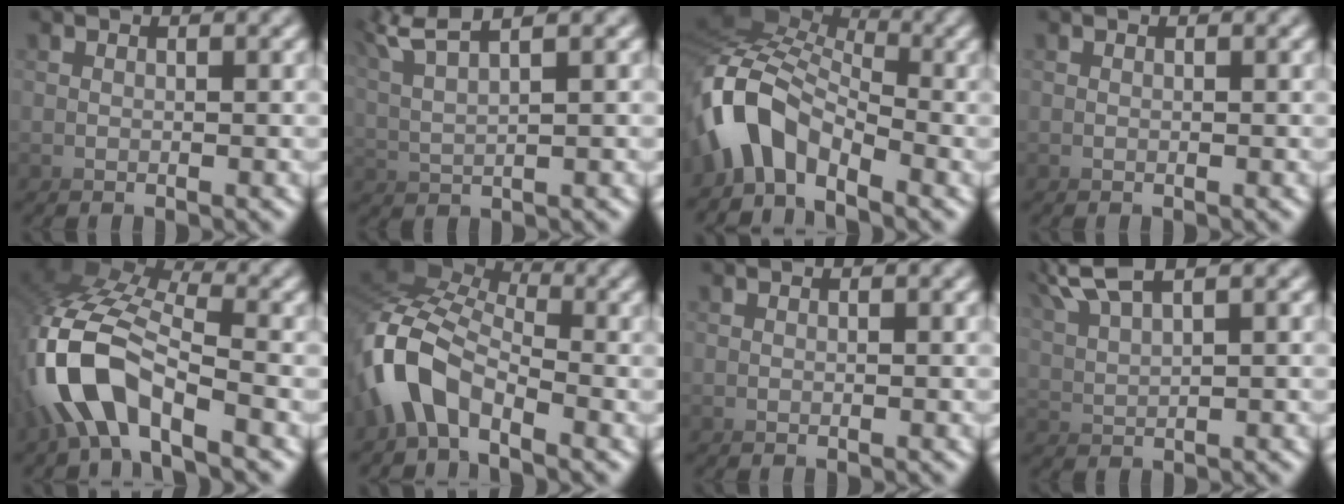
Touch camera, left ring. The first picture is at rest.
{"total": 2.3, "force": [2.0, -0.5, 1.0], "torque": [-0.079, -0.004, 0.038]}
{"total": 4.6, "force": [-1.7, 3.2, 2.8], "torque": [-0.099, -0.006, -0.042]}
{"total": 0.0}
{"total": 4.0, "force": [-0.6, 2.6, 3.0], "torque": [-0.141, -0.007, -0.019]}
{"total": 2.6, "force": [-2.3, 1.3, 0.5], "torque": [-0.073, 0.000, -0.051]}
{"total": 0.0}
{"total": 2.5, "force": [2.5, -0.1, 0.1], "torque": [-0.058, 0.002, 0.044]}